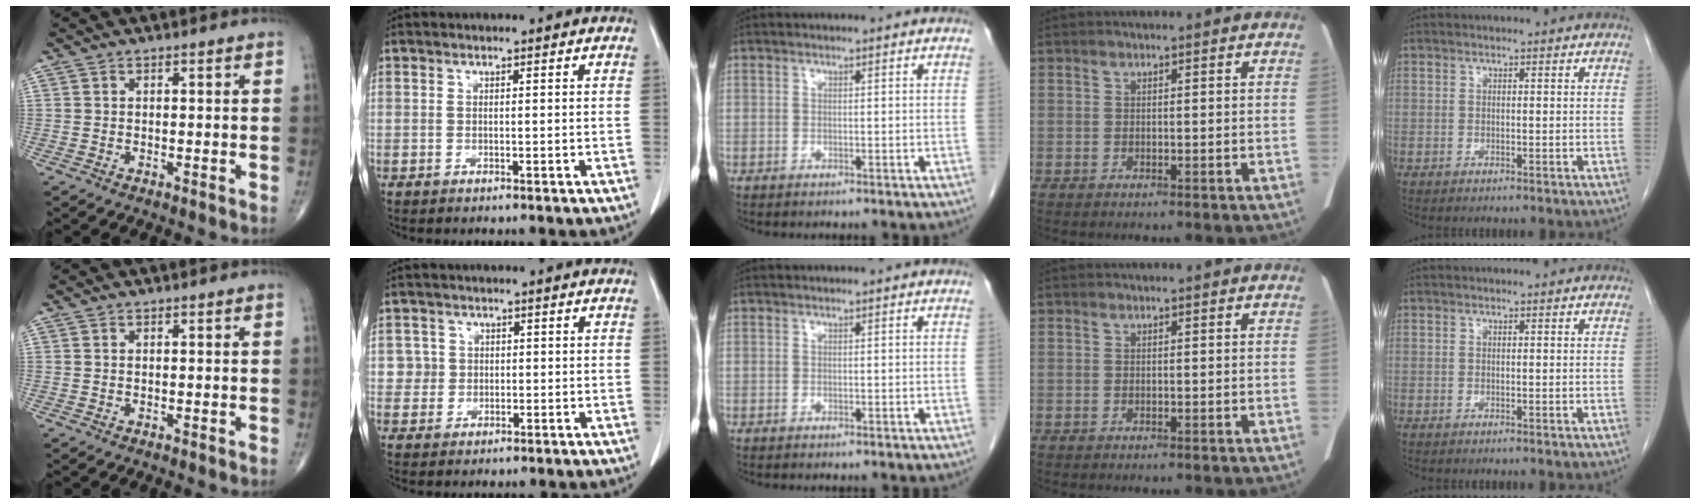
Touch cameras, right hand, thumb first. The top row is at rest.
{"index": {"total": 2.9, "force": [0.4, 2.8, -0.3], "torque": [0.020, 0.008, 0.006]}}